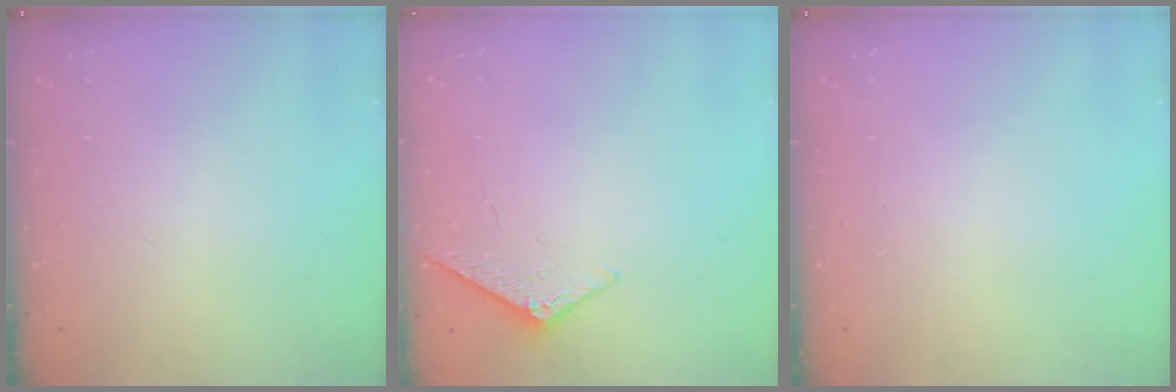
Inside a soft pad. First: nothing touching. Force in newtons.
{"total": 5.6, "press": 5.6, "slide": 0.6}
{"total": 0.0}